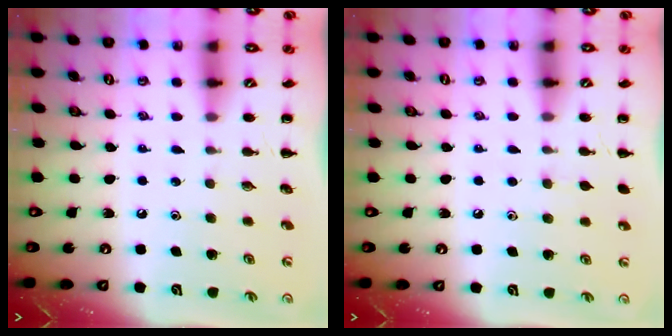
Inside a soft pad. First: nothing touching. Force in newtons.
{"total": 2.5, "press": 2.2, "slide": 1.2}